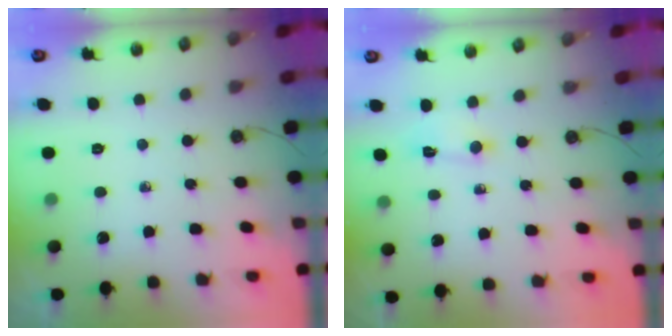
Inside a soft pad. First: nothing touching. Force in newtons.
{"total": 2.5, "press": 2.5, "slide": 0.4}